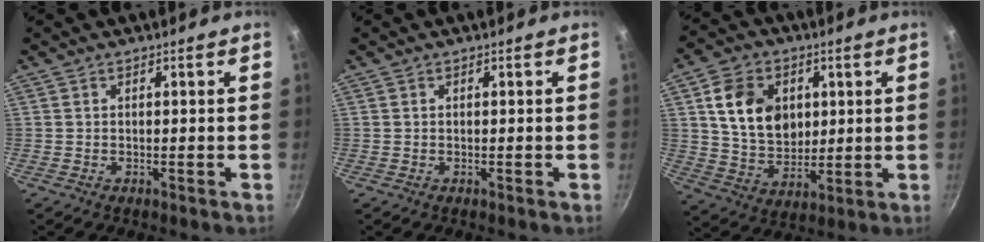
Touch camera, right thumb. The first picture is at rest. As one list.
[{"total": 0.0}, {"total": 13.4, "force": [3.5, 10.3, 8.0], "torque": [-0.109, -0.011, 0.068]}]